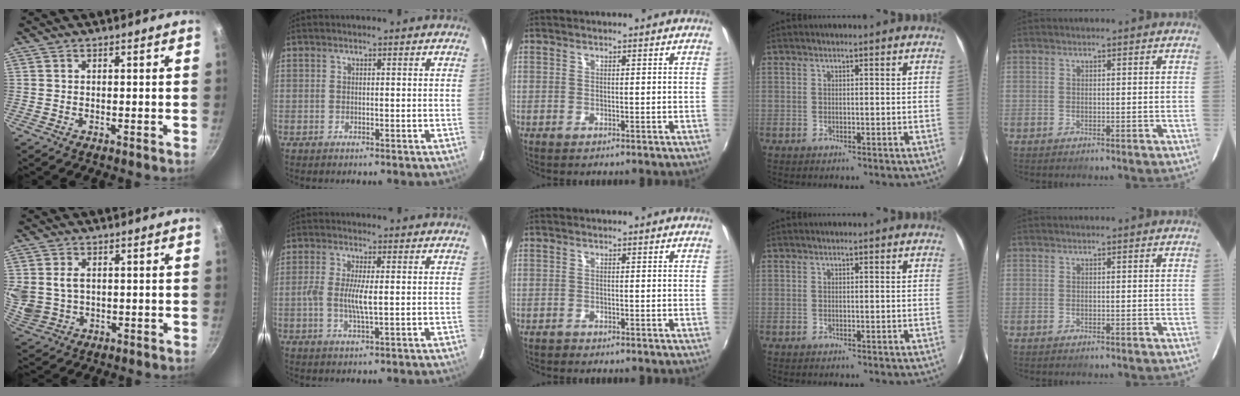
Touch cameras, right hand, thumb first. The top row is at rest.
{"thumb": {"total": 7.5, "force": [1.2, 5.8, 4.6], "torque": [-0.083, -0.010, 0.034]}, "index": {"total": 5.4, "force": [-0.4, 1.2, 5.2], "torque": [-0.106, -0.002, -0.010]}, "middle": {"total": 0.7, "force": [-0.6, 0.2, -0.1], "torque": [0.000, 0.000, -0.014]}}